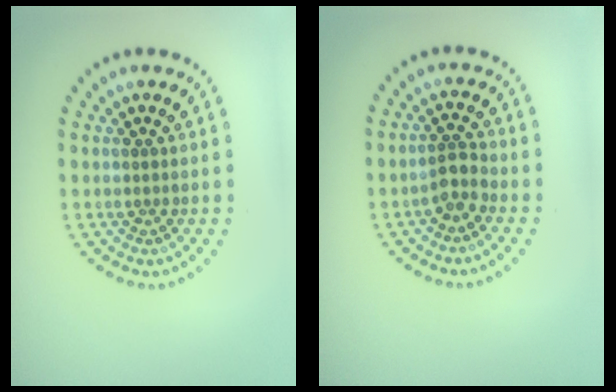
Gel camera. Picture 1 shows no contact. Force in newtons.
{"total": 1.9, "press": 1.6, "slide": 1.1}